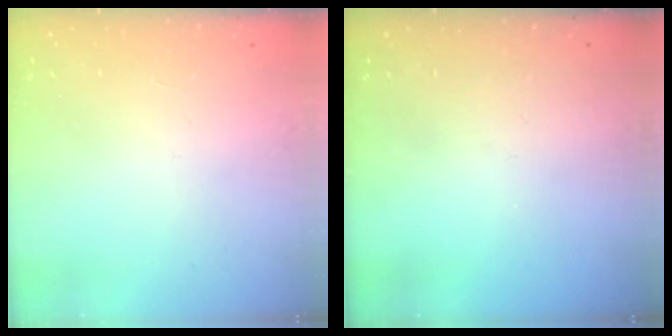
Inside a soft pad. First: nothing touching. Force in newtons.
{"total": 0.0}